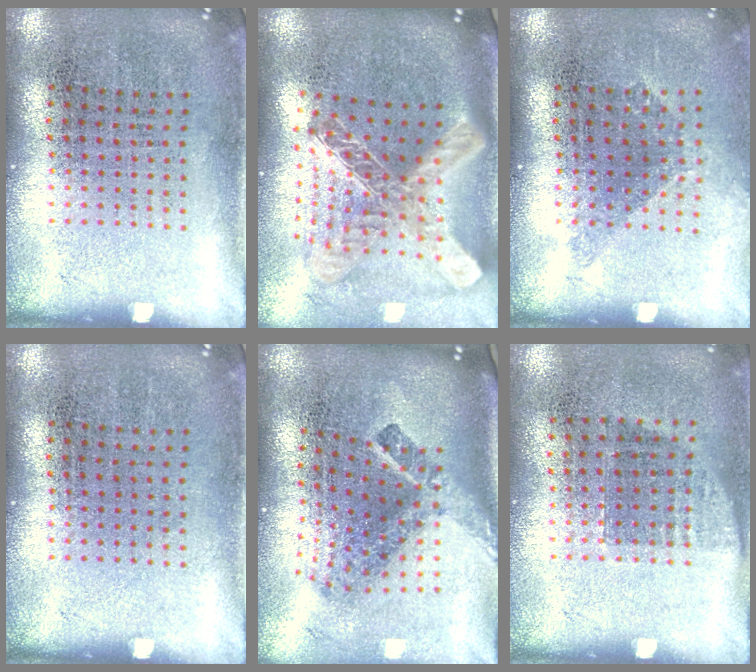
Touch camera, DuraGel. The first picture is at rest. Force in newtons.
{"total": 2.9, "press": 2.0, "slide": 2.0}
{"total": 1.1, "press": 0.8, "slide": 0.7}
{"total": 0.0}
{"total": 2.7, "press": 1.7, "slide": 2.1}
{"total": 0.7, "press": 0.6, "slide": 0.3}